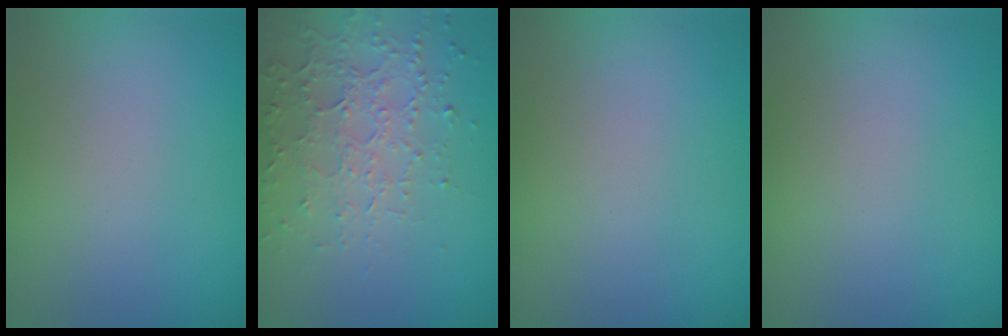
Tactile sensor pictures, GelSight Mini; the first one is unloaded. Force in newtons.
{"total": 4.5, "press": 3.2, "slide": 3.1}
{"total": 0.0}
{"total": 0.0}